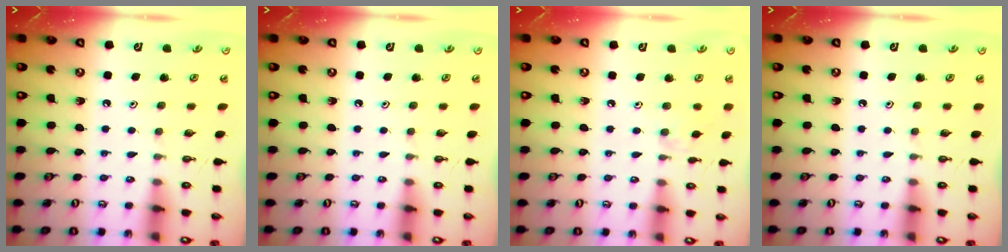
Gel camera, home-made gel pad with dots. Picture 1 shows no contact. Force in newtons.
{"total": 0.0}
{"total": 4.8, "press": 4.8, "slide": 0.7}
{"total": 0.0}